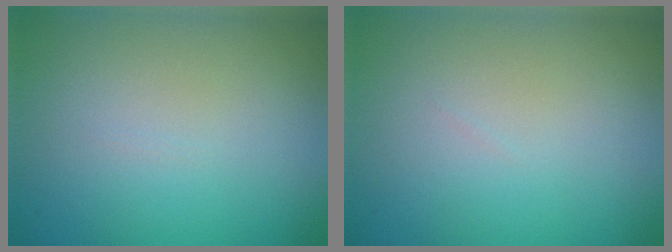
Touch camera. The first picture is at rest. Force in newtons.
{"total": 0.0}